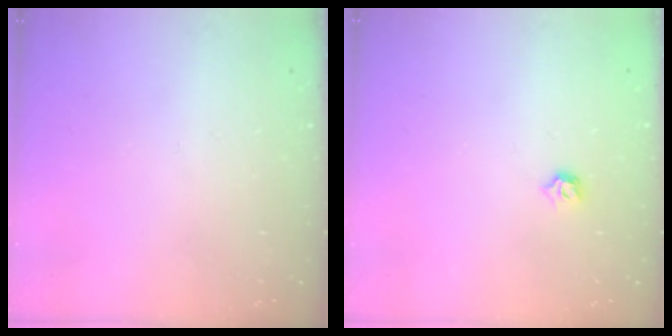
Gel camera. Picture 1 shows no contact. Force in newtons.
{"total": 4.0, "press": 4.0, "slide": 0.8}